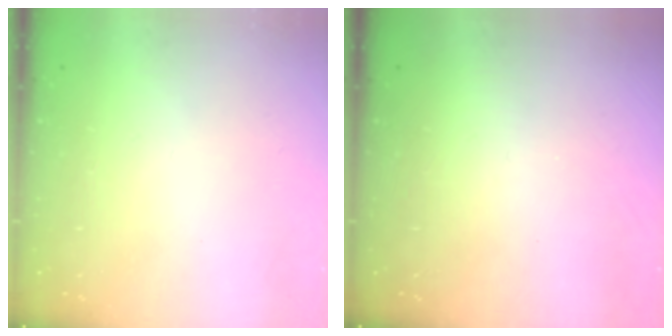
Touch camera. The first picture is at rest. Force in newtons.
{"total": 0.0}